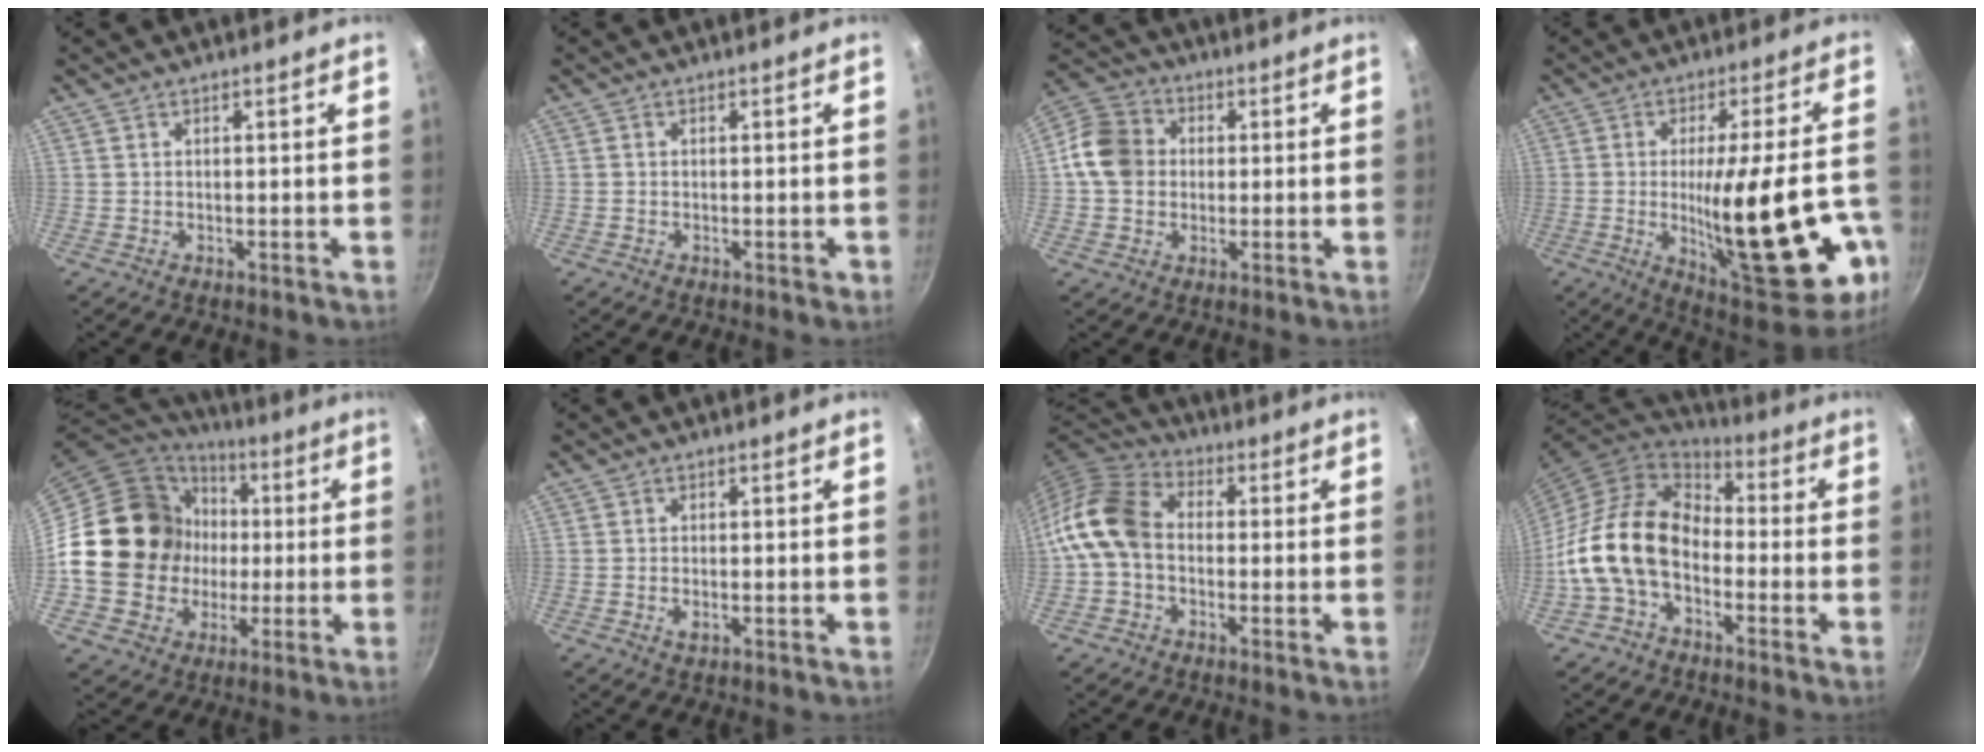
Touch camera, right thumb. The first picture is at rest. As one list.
[{"total": 0.9, "force": [-0.4, 0.6, 0.6], "torque": [-0.006, 0.003, -0.006]}, {"total": 10.4, "force": [0.3, 8.9, 5.4], "torque": [-0.075, 0.018, -0.014]}, {"total": 26.1, "force": [-6.6, 7.5, 24.1], "torque": [-0.328, 0.001, -0.074]}, {"total": 20.7, "force": [0.3, 18.3, 9.5], "torque": [-0.157, 0.030, 0.017]}, {"total": 1.8, "force": [-0.5, 1.0, 1.4], "torque": [-0.027, -0.001, -0.009]}, {"total": 11.4, "force": [-1.4, 8.4, 7.5], "torque": [-0.124, 0.032, -0.050]}, {"total": 16.6, "force": [-3.7, 11.3, 11.6], "torque": [-0.191, 0.048, -0.089]}]